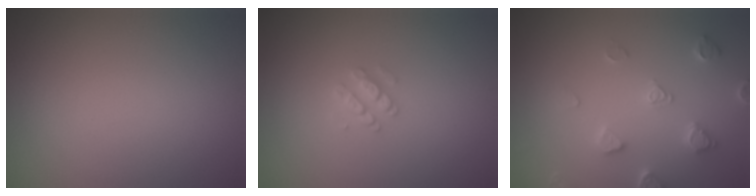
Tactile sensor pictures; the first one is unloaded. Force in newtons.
{"total": 1.6, "press": 1.6, "slide": 0.3}
{"total": 2.9, "press": 2.8, "slide": 0.7}